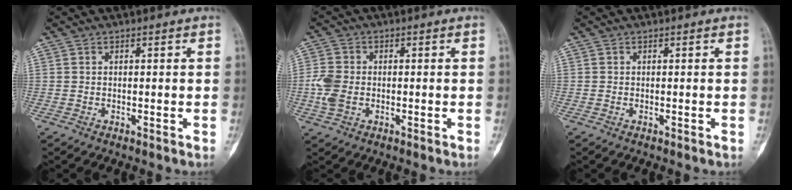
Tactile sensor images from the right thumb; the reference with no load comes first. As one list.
[{"total": 5.2, "force": [-1.2, 3.3, 3.8], "torque": [-0.098, 0.008, -0.026]}, {"total": 0.0}]